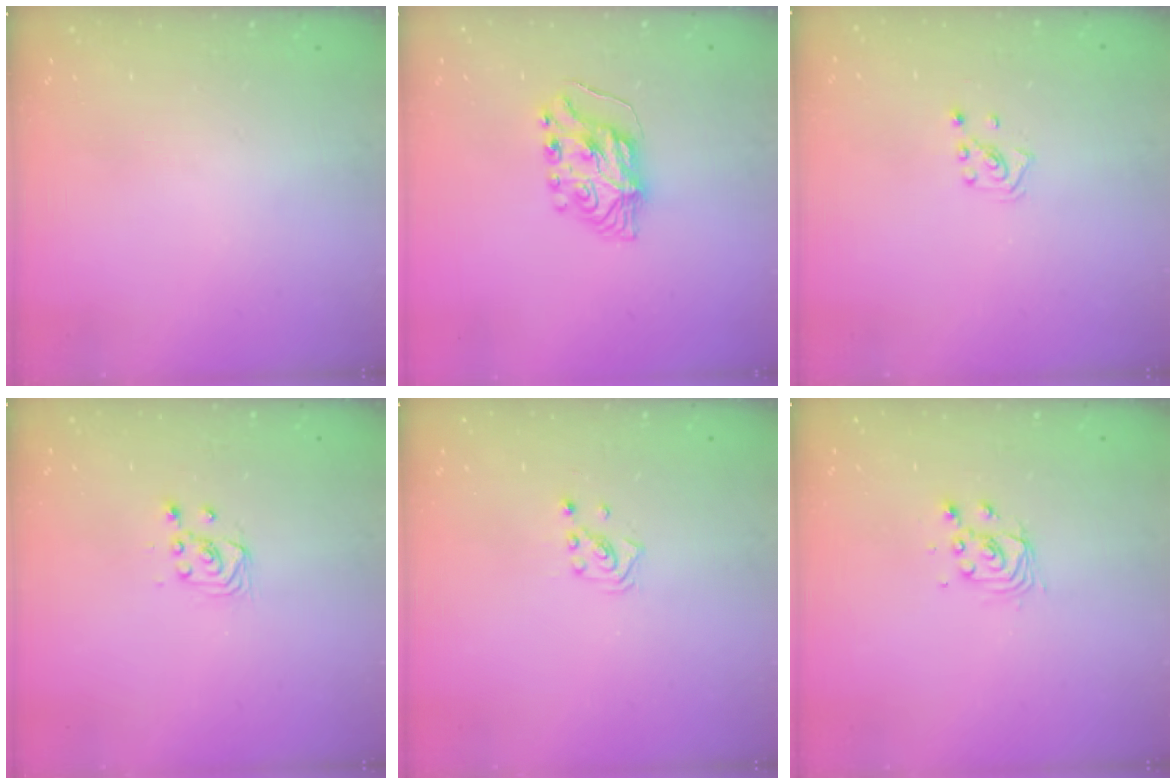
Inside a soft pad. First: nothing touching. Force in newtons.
{"total": 6.8, "press": 6.8, "slide": 0.6}
{"total": 2.7, "press": 2.7, "slide": 0.5}
{"total": 2.9, "press": 2.6, "slide": 1.3}
{"total": 1.3, "press": 1.3, "slide": 0.1}
{"total": 4.3, "press": 4.2, "slide": 0.3}